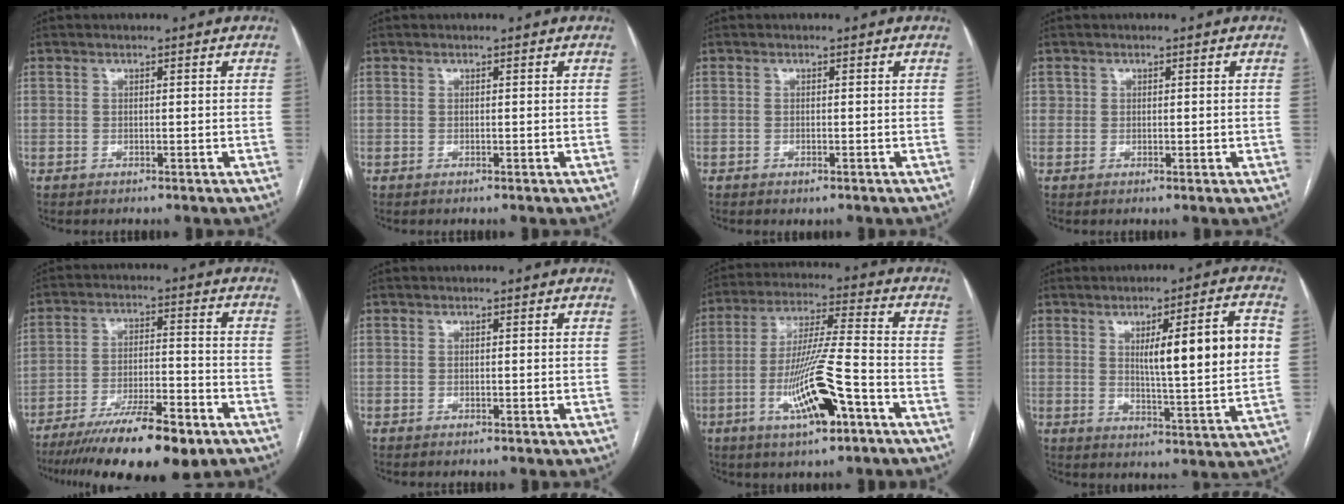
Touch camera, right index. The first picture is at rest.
{"total": 0.0}
{"total": 0.7, "force": [-0.4, 0.3, 0.5], "torque": [-0.007, -0.001, -0.002]}
{"total": 1.4, "force": [0.3, 1.2, 0.6], "torque": [-0.009, 0.003, 0.007]}
{"total": 16.3, "force": [-11.6, 2.7, 11.1], "torque": [-0.167, -0.025, -0.191]}
{"total": 0.0}
{"total": 13.3, "force": [-5.4, 1.4, 12.1], "torque": [-0.235, -0.007, -0.091]}
{"total": 13.3, "force": [2.8, 0.4, 13.0], "torque": [-0.190, 0.001, 0.043]}